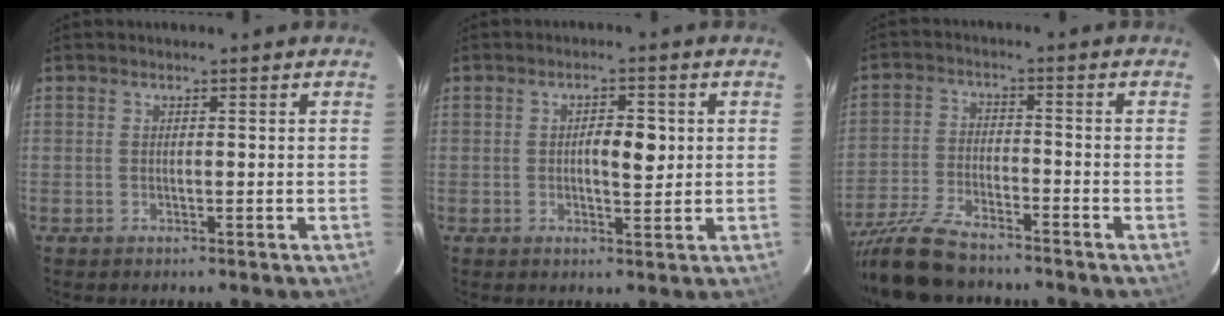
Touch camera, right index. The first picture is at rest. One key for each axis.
{"total": 4.0, "fx": 0.3, "fy": 1.5, "fz": 3.7, "tx": -0.057, "ty": 0.002, "tz": 0.007}
{"total": 9.8, "fx": -8.6, "fy": 1.9, "fz": 4.2, "tx": -0.083, "ty": -0.017, "tz": -0.151}